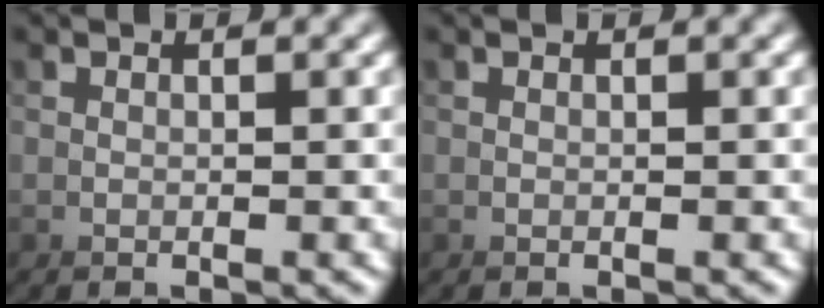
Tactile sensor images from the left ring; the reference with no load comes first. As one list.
[{"total": 0.0}]